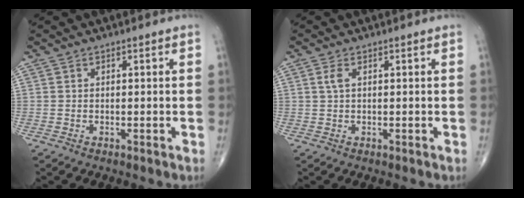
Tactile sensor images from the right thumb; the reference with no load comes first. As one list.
[{"total": 1.6, "force": [0.5, 0.7, 1.4], "torque": [-0.038, 0.008, 0.013]}]